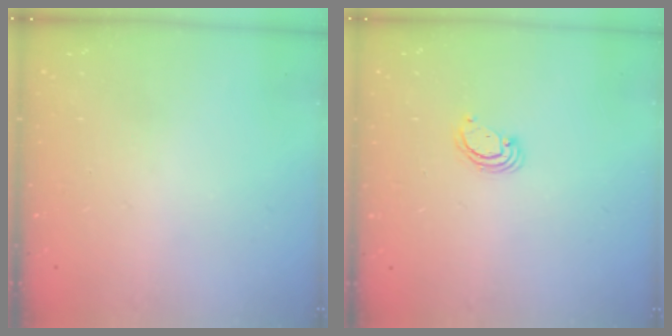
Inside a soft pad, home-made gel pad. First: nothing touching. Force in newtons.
{"total": 2.7, "press": 2.7, "slide": 0.2}